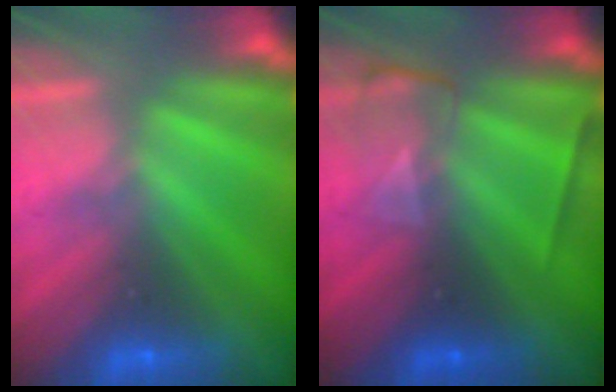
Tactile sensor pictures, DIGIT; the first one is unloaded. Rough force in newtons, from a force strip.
{"total": 2.1}